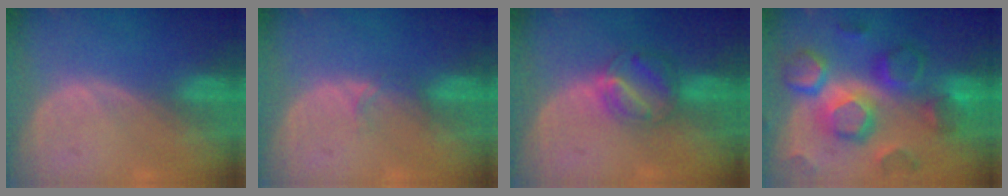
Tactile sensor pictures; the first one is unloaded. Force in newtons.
{"total": 1.3, "press": 1.2, "slide": 0.2}
{"total": 6.4, "press": 5.7, "slide": 2.9}
{"total": 12.2, "press": 12.1, "slide": 0.9}